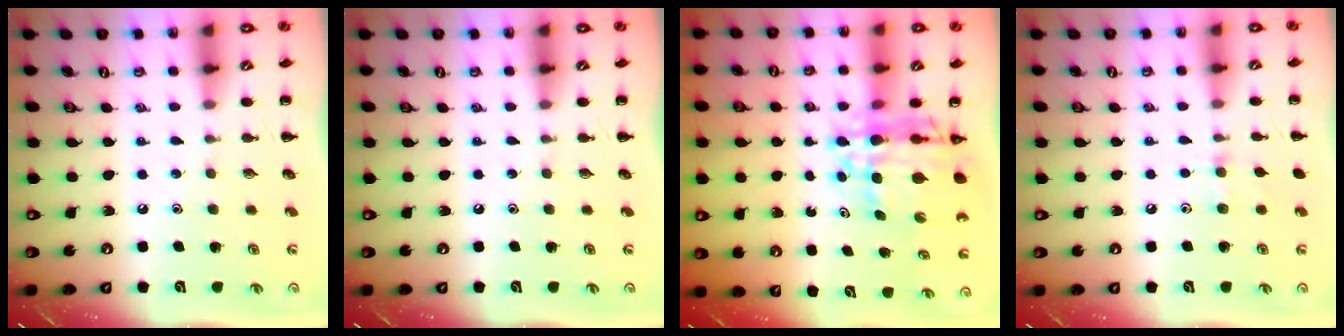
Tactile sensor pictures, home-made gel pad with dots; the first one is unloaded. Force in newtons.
{"total": 0.0}
{"total": 12.6, "press": 12.1, "slide": 3.7}
{"total": 5.6, "press": 5.4, "slide": 1.6}